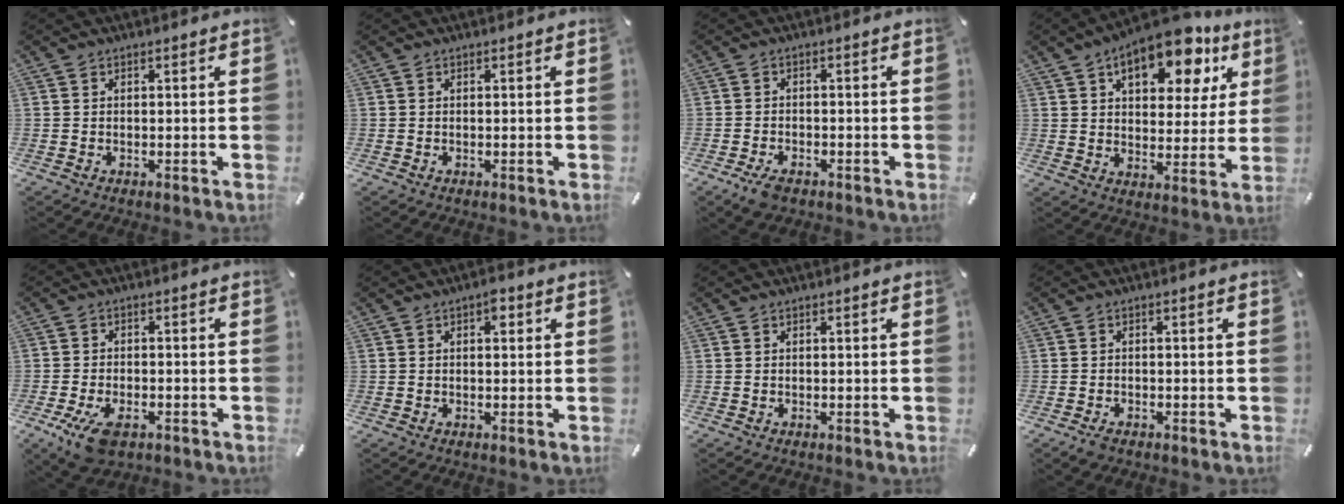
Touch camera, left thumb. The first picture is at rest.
{"total": 0.0}
{"total": 3.7, "force": [-2.5, 1.8, 2.1], "torque": [-0.054, 0.007, -0.049]}
{"total": 16.3, "force": [9.6, 8.4, 10.1], "torque": [-0.136, -0.046, 0.157]}
{"total": 7.2, "force": [-3.8, 3.7, 4.9], "torque": [-0.112, 0.006, -0.069]}
{"total": 2.5, "force": [0.8, 1.4, 2.0], "torque": [-0.018, -0.001, 0.006]}
{"total": 0.0}
{"total": 1.6, "force": [-1.2, 0.8, 0.8], "torque": [-0.014, 0.004, -0.023]}